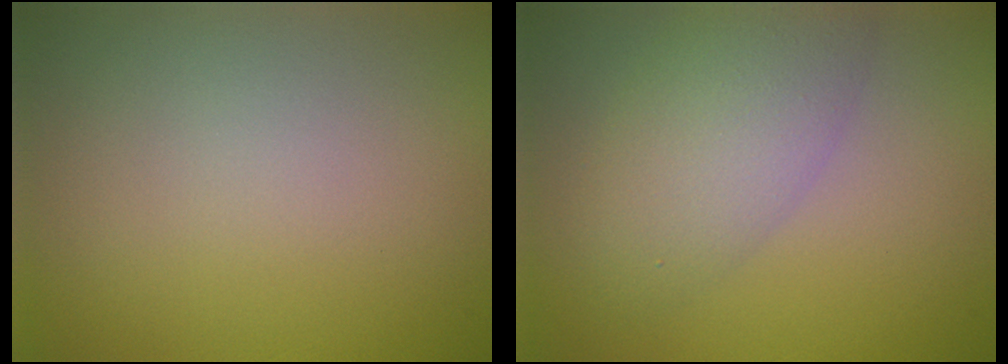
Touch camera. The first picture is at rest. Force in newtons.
{"total": 4.9, "press": 4.9, "slide": 0.3}